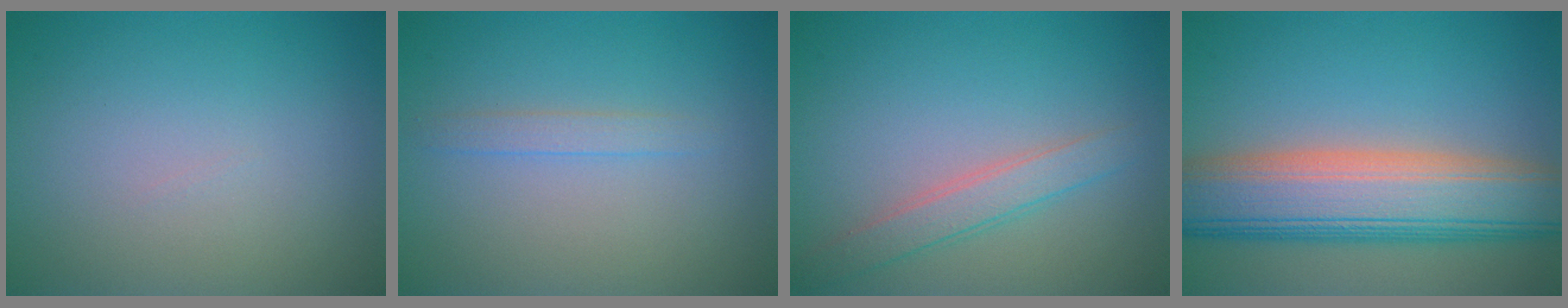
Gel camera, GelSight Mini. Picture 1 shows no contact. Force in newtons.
{"total": 1.1, "press": 1.1, "slide": 0.0}
{"total": 2.5, "press": 2.5, "slide": 0.1}
{"total": 10.6, "press": 10.5, "slide": 0.6}